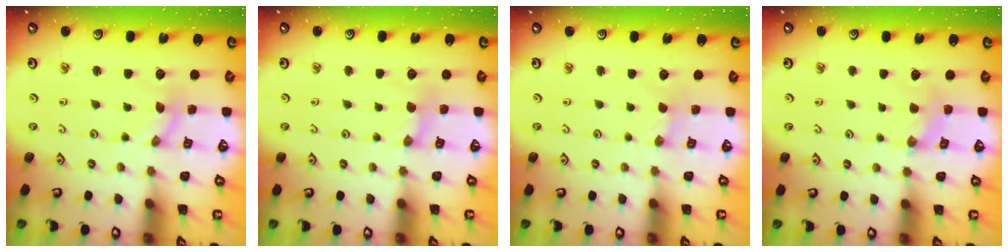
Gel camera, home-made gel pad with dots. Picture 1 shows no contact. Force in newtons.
{"total": 2.3, "press": 2.3, "slide": 0.2}
{"total": 0.0}
{"total": 2.6, "press": 2.5, "slide": 0.4}